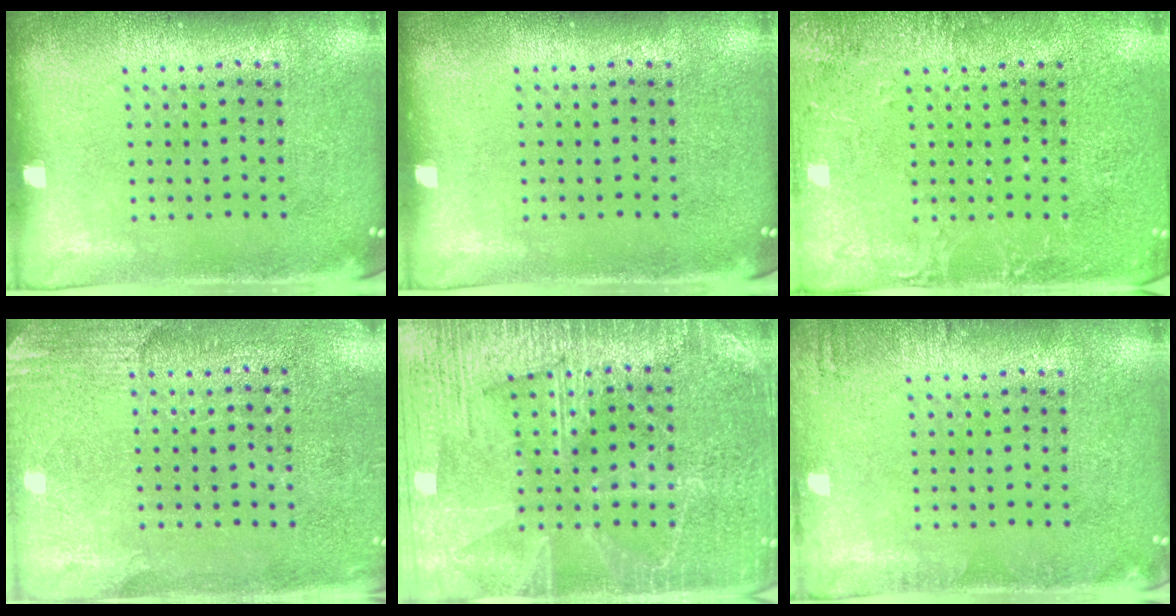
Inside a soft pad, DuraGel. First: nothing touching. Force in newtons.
{"total": 0.0}
{"total": 2.5, "press": 2.5, "slide": 0.3}
{"total": 2.6, "press": 2.4, "slide": 1.1}
{"total": 3.7, "press": 3.6, "slide": 0.7}
{"total": 1.1, "press": 1.1, "slide": 0.2}